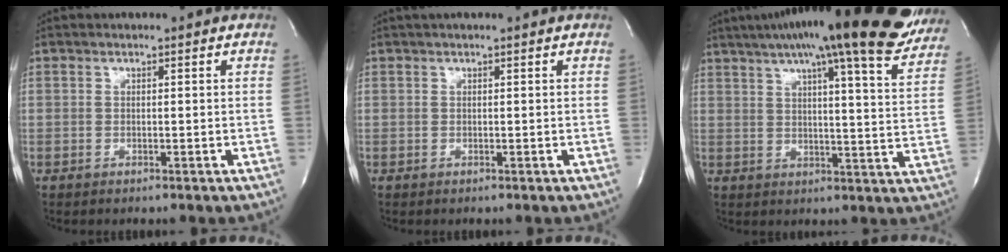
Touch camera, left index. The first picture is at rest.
{"total": 1.1, "force": [0.9, -0.1, 0.7], "torque": [-0.011, 0.019, 0.017]}
{"total": 29.1, "force": [22.8, 4.6, 17.6], "torque": [-0.256, 0.000, 0.284]}